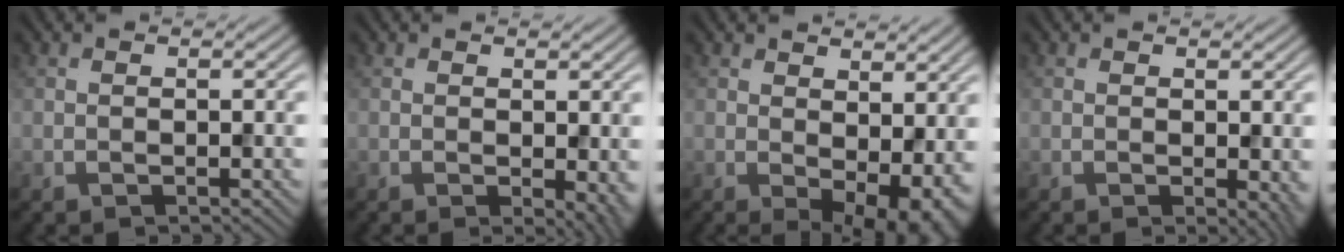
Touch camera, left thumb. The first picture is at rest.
{"total": 3.0, "force": [-0.3, 1.2, 2.7], "torque": [-0.031, -0.009, -0.002]}
{"total": 7.5, "force": [0.4, 4.1, 6.3], "torque": [-0.086, -0.018, 0.020]}
{"total": 2.2, "force": [-0.1, 0.8, 2.0], "torque": [-0.022, -0.008, 0.001]}